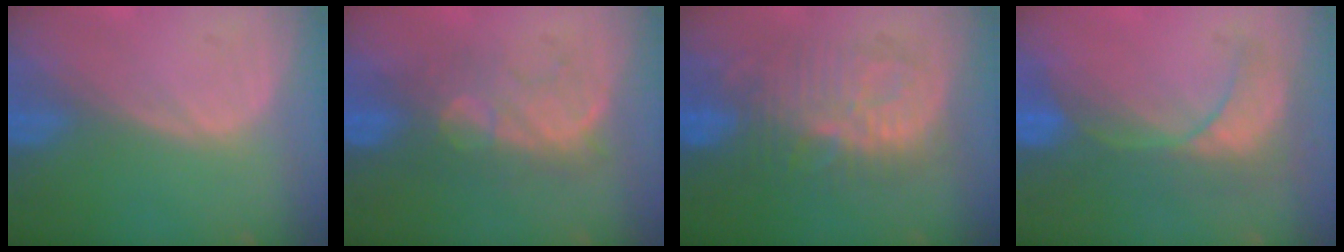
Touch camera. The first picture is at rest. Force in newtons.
{"total": 7.8, "press": 7.7, "slide": 1.5}
{"total": 9.4, "press": 9.3, "slide": 1.4}
{"total": 8.7, "press": 7.7, "slide": 4.0}